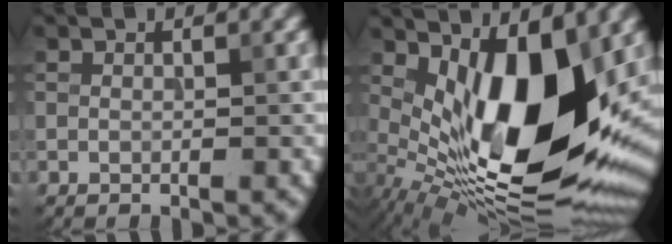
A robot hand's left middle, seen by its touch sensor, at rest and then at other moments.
{"total": 15.7, "force": [1.4, 6.6, 14.2], "torque": [-0.219, -0.013, 0.024]}